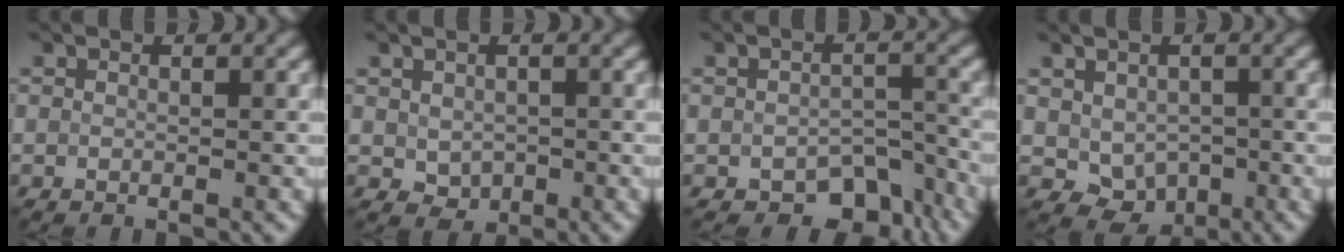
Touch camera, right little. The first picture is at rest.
{"total": 0.8, "force": [-0.3, 0.7, 0.4], "torque": [-0.013, -0.004, 0.013]}
{"total": 3.9, "force": [-3.0, 1.9, 1.5], "torque": [-0.018, -0.011, -0.025]}
{"total": 2.8, "force": [-0.5, 2.3, 1.6], "torque": [-0.028, -0.014, 0.016]}